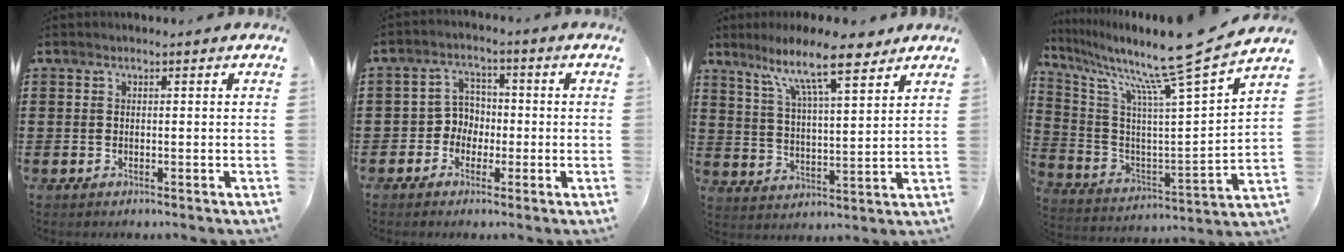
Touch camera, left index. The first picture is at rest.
{"total": 4.2, "force": [-1.5, 3.7, 1.2], "torque": [-0.038, 0.013, -0.035]}
{"total": 11.5, "force": [8.6, 2.2, 7.2], "torque": [-0.144, -0.030, 0.149]}
{"total": 12.2, "force": [9.9, -0.3, 7.0], "torque": [-0.155, -0.076, 0.147]}